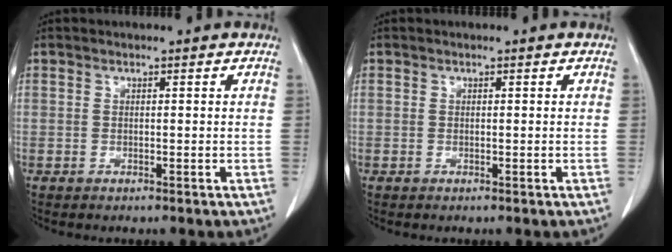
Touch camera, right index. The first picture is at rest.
{"total": 0.0}